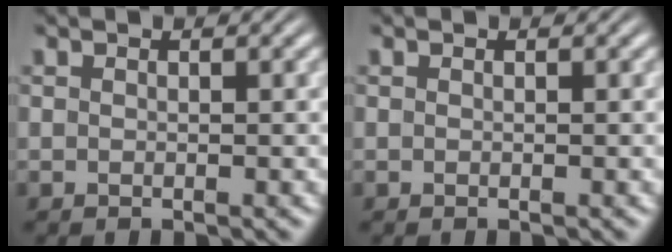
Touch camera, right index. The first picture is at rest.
{"total": 0.0}